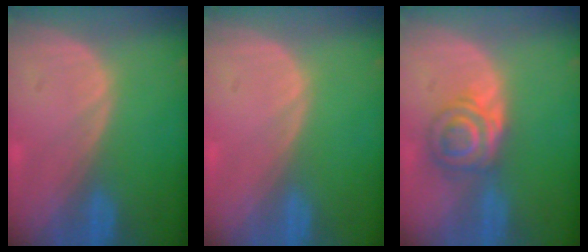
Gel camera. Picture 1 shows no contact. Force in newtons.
{"total": 0.0}
{"total": 6.0, "press": 5.6, "slide": 2.2}